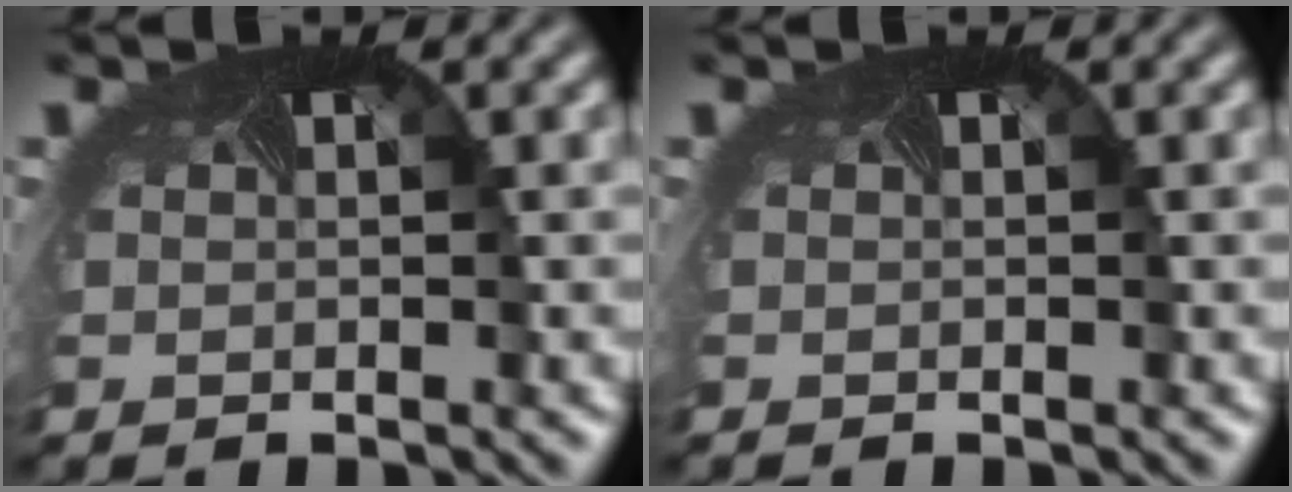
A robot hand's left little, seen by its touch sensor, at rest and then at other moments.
{"total": 0.0}